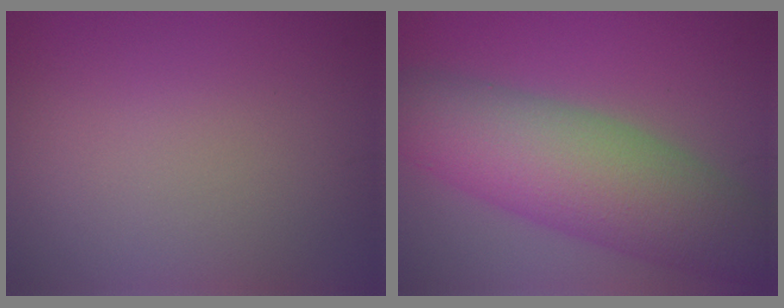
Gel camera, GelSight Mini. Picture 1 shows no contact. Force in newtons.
{"total": 10.2, "press": 10.2, "slide": 0.5}